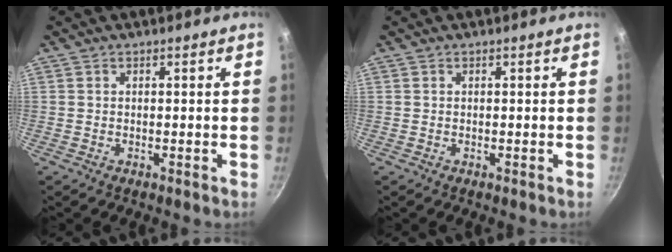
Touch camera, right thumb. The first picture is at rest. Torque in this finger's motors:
{"motor_torque": [0.15, 0.14, -0.05, 0.03, 0.02]}